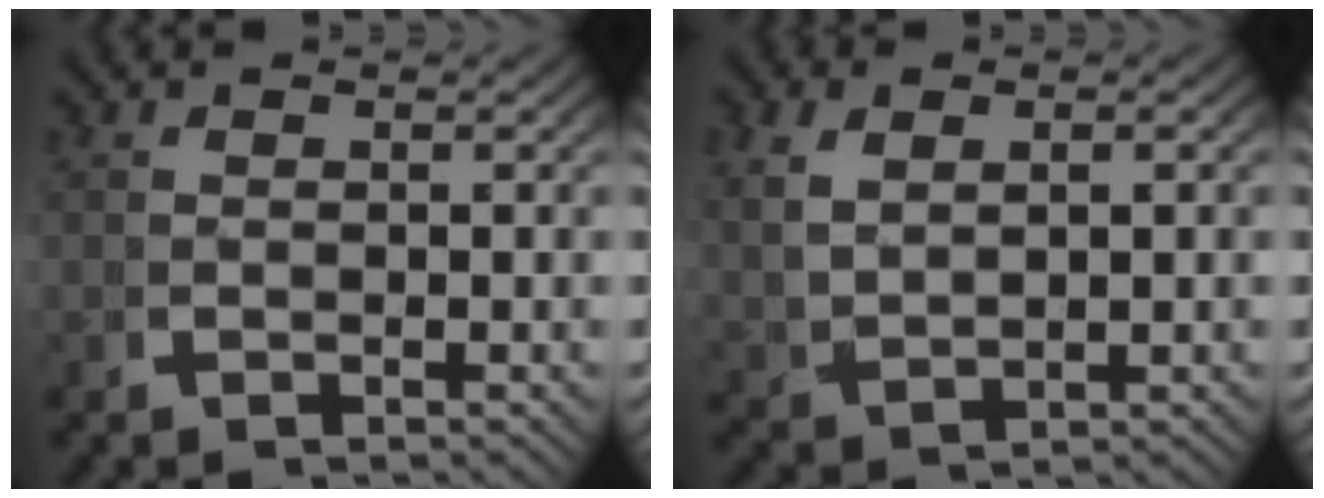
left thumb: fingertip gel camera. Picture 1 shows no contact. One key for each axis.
{"total": 3.2, "fx": 1.4, "fy": 1.8, "fz": 2.2, "tx": -0.055, "ty": -0.004, "tz": 0.041}